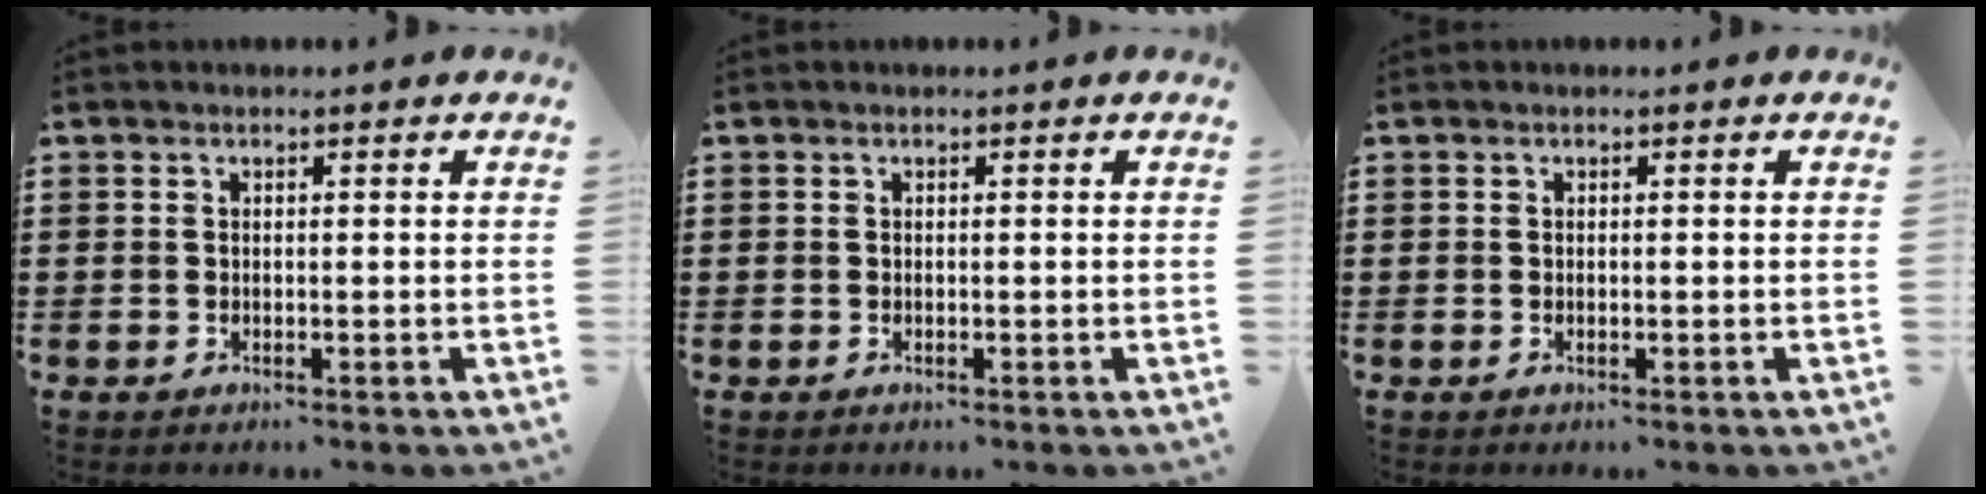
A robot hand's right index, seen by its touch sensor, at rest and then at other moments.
{"total": 0.0}
{"total": 0.0}